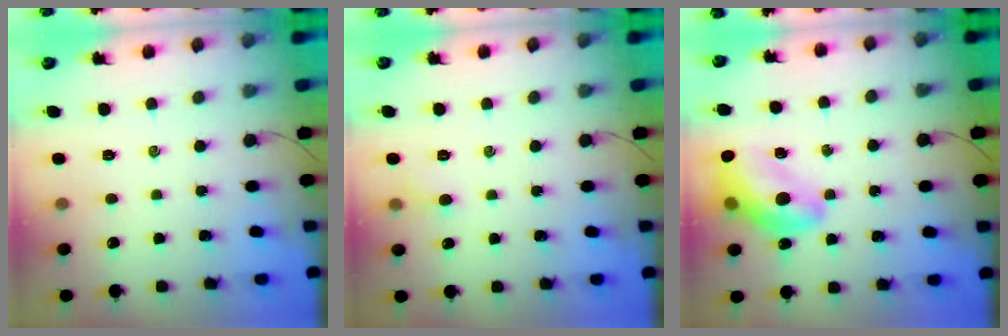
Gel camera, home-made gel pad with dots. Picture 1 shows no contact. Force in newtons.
{"total": 3.0, "press": 2.9, "slide": 1.0}
{"total": 15.5, "press": 14.9, "slide": 4.4}